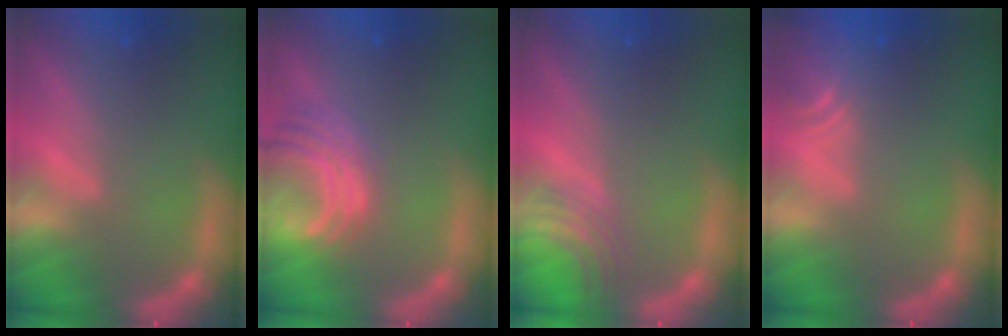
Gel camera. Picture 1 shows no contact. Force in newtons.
{"total": 6.5}
{"total": 3.4}
{"total": 4.0}